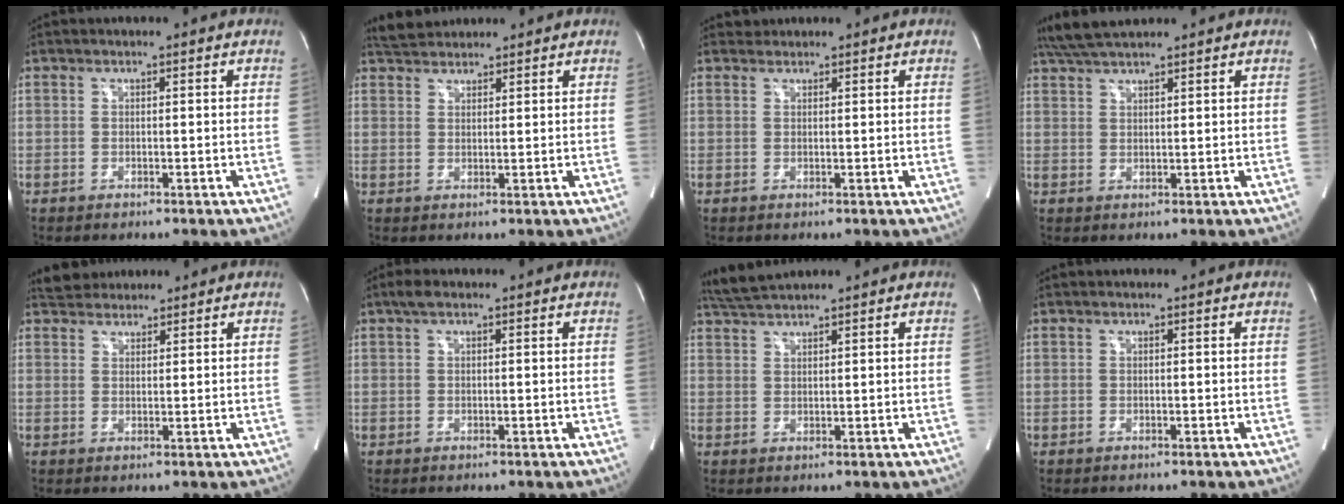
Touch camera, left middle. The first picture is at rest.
{"total": 3.7, "force": [3.6, 1.0, 0.5], "torque": [-0.018, 0.025, 0.067]}
{"total": 1.0, "force": [0.9, 0.3, -0.4], "torque": [-0.003, 0.009, 0.014]}
{"total": 6.1, "force": [5.4, 0.6, 2.8], "torque": [-0.061, 0.029, 0.104]}
{"total": 4.3, "force": [3.9, 1.8, 0.6], "torque": [-0.013, 0.026, 0.067]}
{"total": 1.9, "force": [1.2, 0.7, 1.3], "torque": [-0.031, 0.019, 0.021]}
{"total": 4.1, "force": [3.9, -0.3, 1.1], "torque": [-0.033, 0.018, 0.081]}
{"total": 0.0}